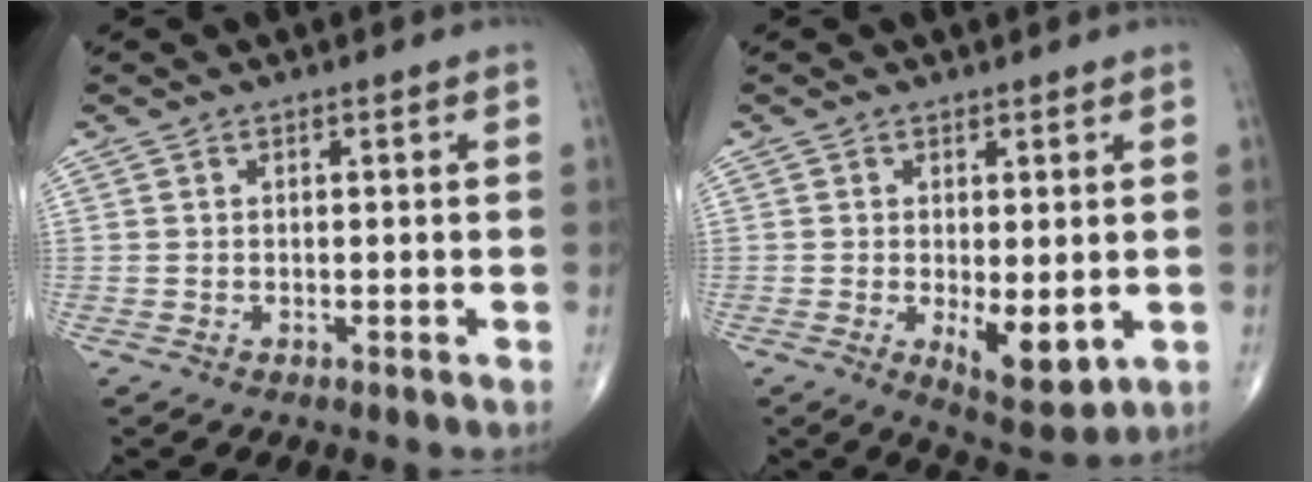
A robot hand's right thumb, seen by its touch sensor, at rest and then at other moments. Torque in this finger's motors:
{"motor_torque": [0.06, 1.32, 0.04, -0.07, 0.23]}